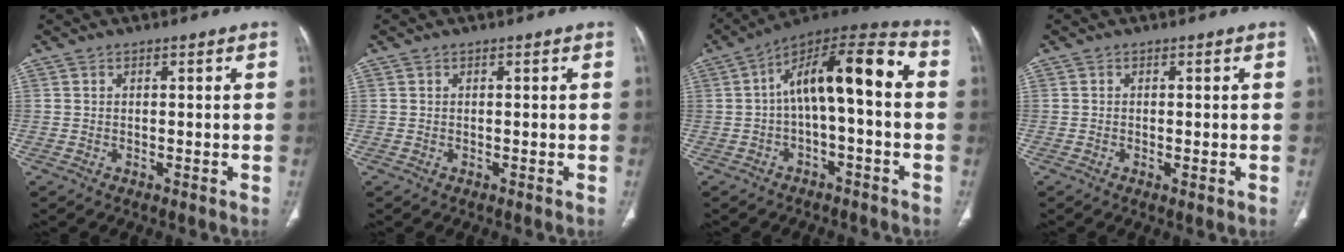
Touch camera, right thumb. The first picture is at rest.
{"total": 0.0}
{"total": 14.7, "force": [0.4, 5.4, 13.6], "torque": [-0.212, 0.062, 0.000]}
{"total": 1.3, "force": [-0.3, 0.3, 1.3], "torque": [-0.026, -0.006, -0.004]}